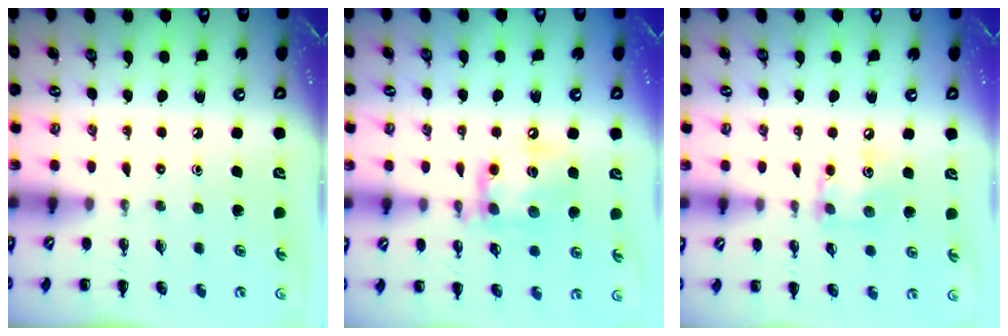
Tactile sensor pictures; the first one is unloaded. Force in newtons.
{"total": 14.1, "press": 13.9, "slide": 1.9}
{"total": 7.7, "press": 7.7, "slide": 0.7}